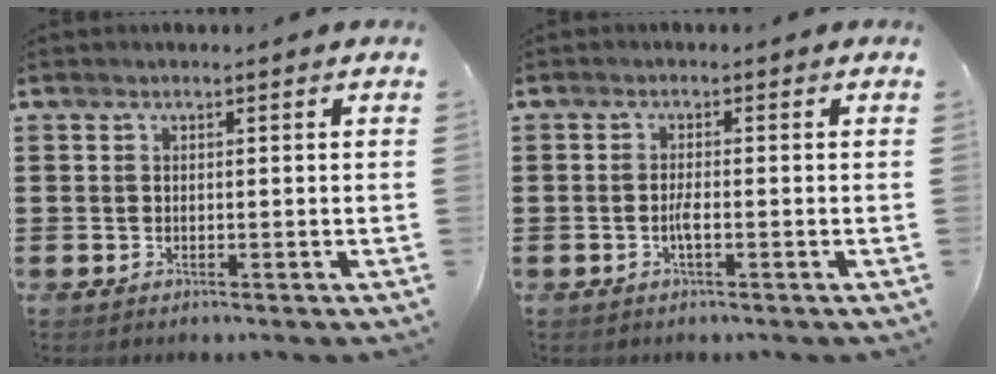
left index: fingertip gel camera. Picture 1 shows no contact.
{"total": 1.8, "force": [-0.6, 0.3, 1.7], "torque": [-0.041, -0.002, -0.013]}